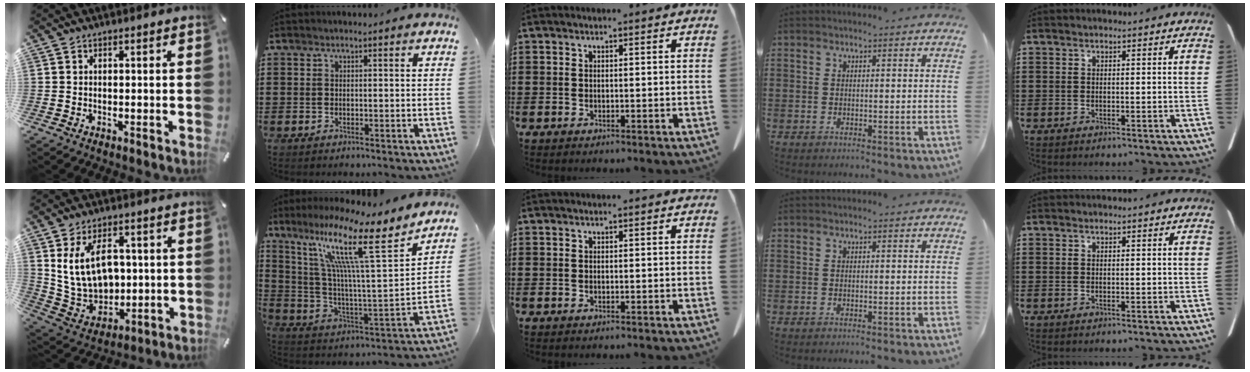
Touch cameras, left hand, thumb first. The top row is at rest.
{"thumb": {"total": 13.6, "force": [3.1, 10.2, 8.5], "torque": [-0.169, -0.004, 0.063]}, "index": {"total": 16.6, "force": [10.5, 1.9, 12.7], "torque": [-0.264, -0.054, 0.163]}}